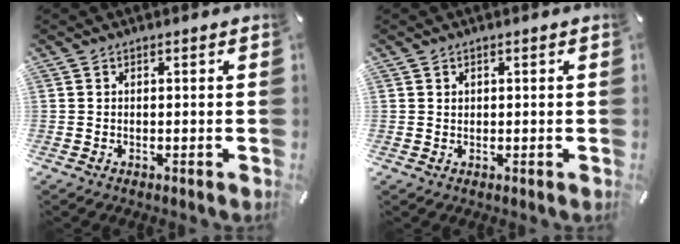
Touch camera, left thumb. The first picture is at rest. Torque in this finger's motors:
{"motor_torque": [0.06, -0.12, 0.04, -0.08, -0.02]}